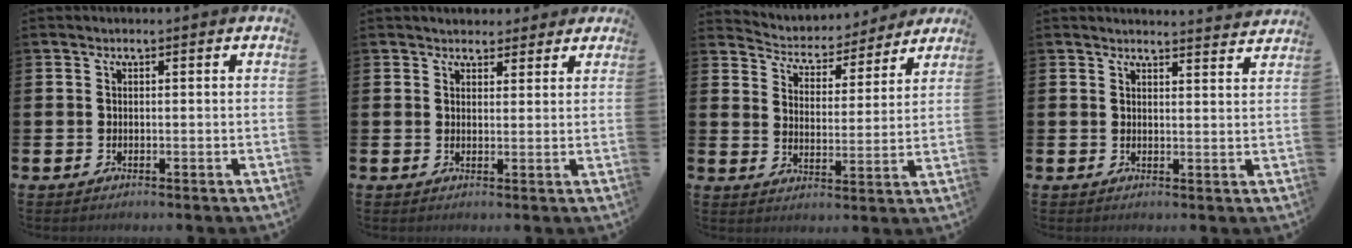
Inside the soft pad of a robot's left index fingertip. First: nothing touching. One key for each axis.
{"total": 3.2, "fx": 2.8, "fy": 1.4, "fz": -0.1, "tx": 0.005, "ty": -0.011, "tz": 0.050}
{"total": 4.9, "fx": 4.6, "fy": 1.6, "fz": 0.0, "tx": -0.027, "ty": -0.044, "tz": 0.074}
{"total": 3.1, "fx": 3.1, "fy": -0.1, "fz": -0.1, "tx": 0.008, "ty": -0.027, "tz": 0.054}